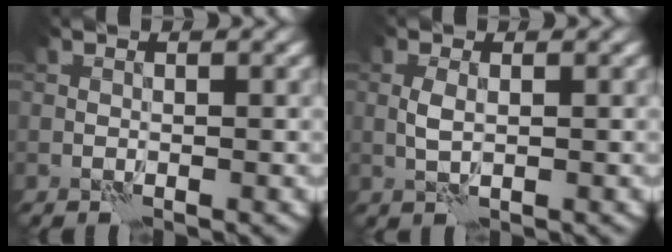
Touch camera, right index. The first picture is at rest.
{"total": 1.3, "force": [0.1, 0.5, 1.2], "torque": [-0.030, 0.001, 0.001]}